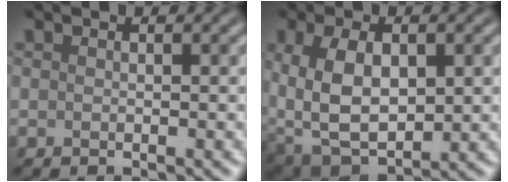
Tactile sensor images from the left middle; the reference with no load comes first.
{"total": 8.7, "force": [0.4, 5.4, 6.8], "torque": [-0.150, -0.015, 0.019]}